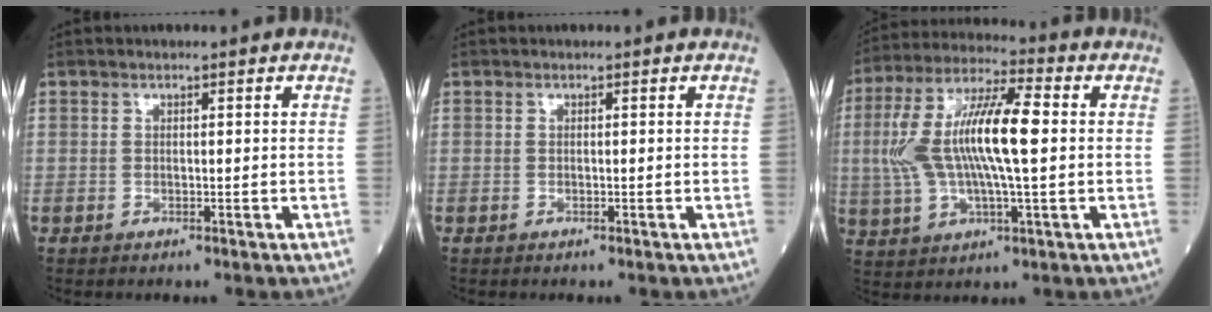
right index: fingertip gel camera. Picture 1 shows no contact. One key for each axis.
{"total": 0.0}
{"total": 15.9, "fx": 0.9, "fy": 4.1, "fz": 15.4, "tx": -0.323, "ty": 0.024, "tz": 0.015}